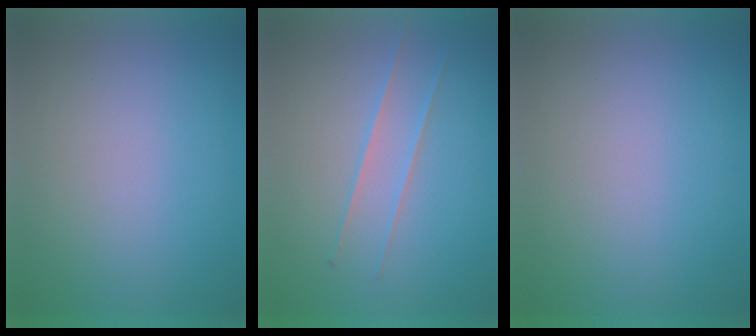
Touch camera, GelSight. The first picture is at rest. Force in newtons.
{"total": 1.9}
{"total": 0.0}